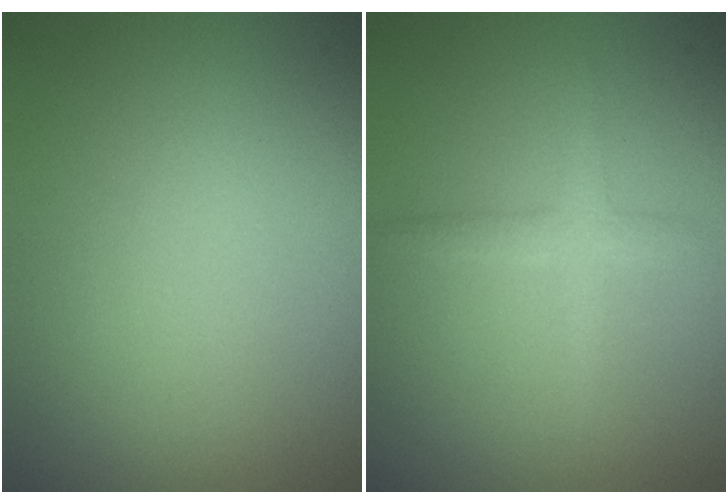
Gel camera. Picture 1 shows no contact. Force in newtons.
{"total": 1.9, "press": 1.9, "slide": 0.1}